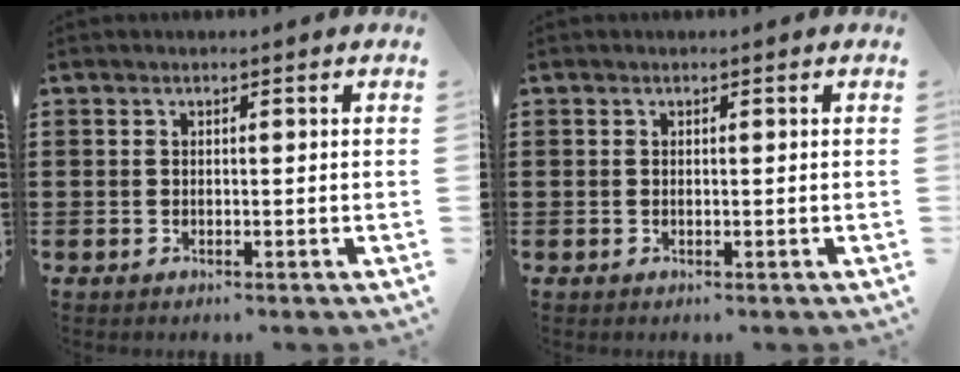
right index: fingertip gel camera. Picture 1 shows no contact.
{"total": 0.0}